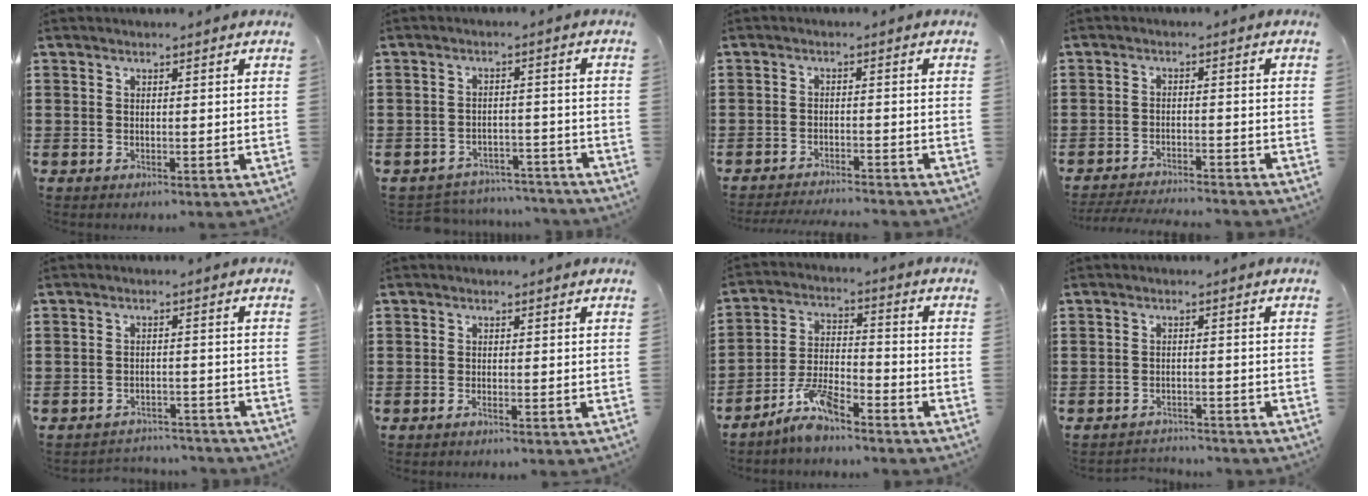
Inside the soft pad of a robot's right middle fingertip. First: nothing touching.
{"total": 4.2, "force": [-4.2, 0.6, 0.0], "torque": [-0.005, 0.004, -0.087]}
{"total": 2.7, "force": [-2.7, -0.1, 0.2], "torque": [-0.007, -0.002, -0.057]}
{"total": 3.6, "force": [-3.6, 0.0, 0.5], "torque": [-0.018, -0.004, -0.077]}
{"total": 2.9, "force": [-2.9, 0.2, -0.1], "torque": [-0.006, -0.003, -0.062]}
{"total": 0.7, "force": [-0.4, -0.1, 0.6], "torque": [-0.012, -0.005, -0.006]}
{"total": 7.3, "force": [-6.0, 1.4, 3.9], "torque": [-0.089, -0.002, -0.116]}
{"total": 2.2, "force": [-2.2, 0.2, -0.1], "torque": [-0.007, -0.003, -0.047]}